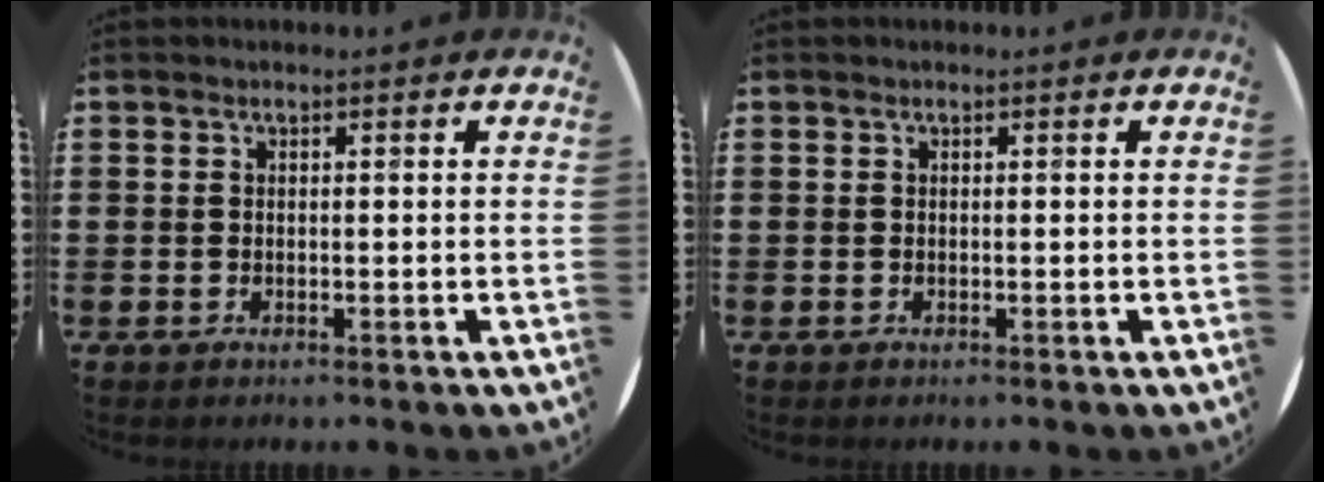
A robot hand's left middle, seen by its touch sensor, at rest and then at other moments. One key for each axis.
{"total": 0.0}